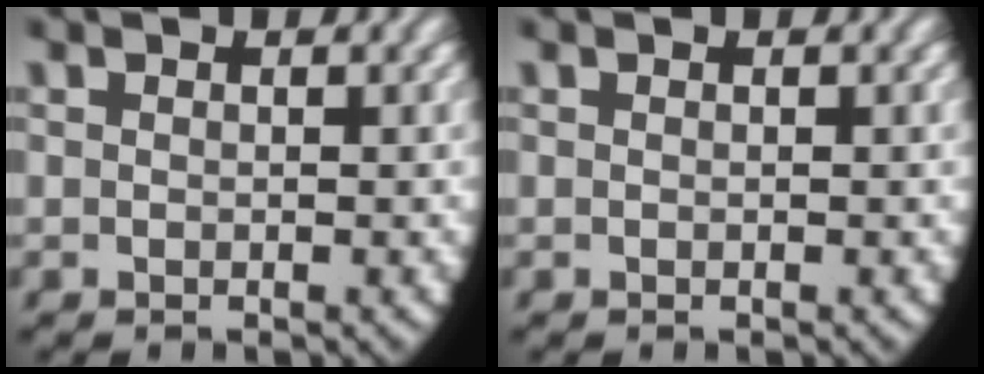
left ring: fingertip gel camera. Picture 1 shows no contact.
{"total": 0.0}